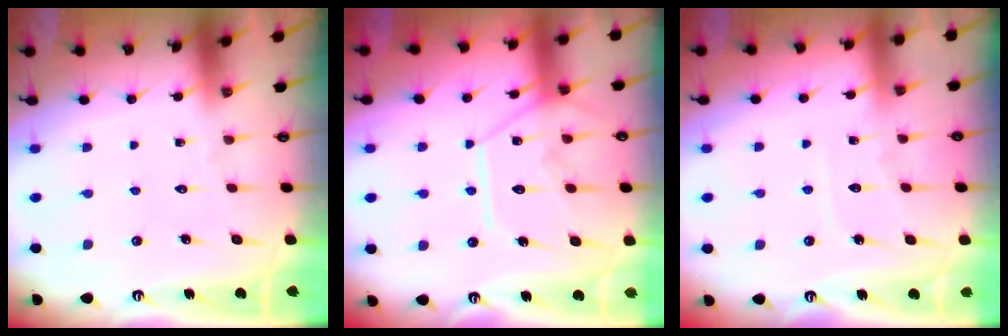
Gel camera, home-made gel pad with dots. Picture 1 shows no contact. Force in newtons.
{"total": 12.5, "press": 12.5, "slide": 1.1}
{"total": 4.5, "press": 4.5, "slide": 0.5}